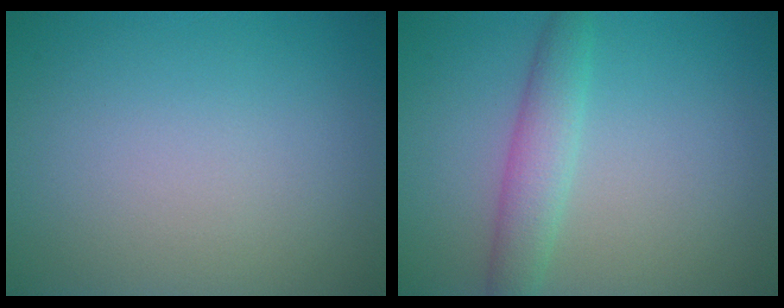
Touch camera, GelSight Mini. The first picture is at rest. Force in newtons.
{"total": 3.0, "press": 3.0, "slide": 0.1}